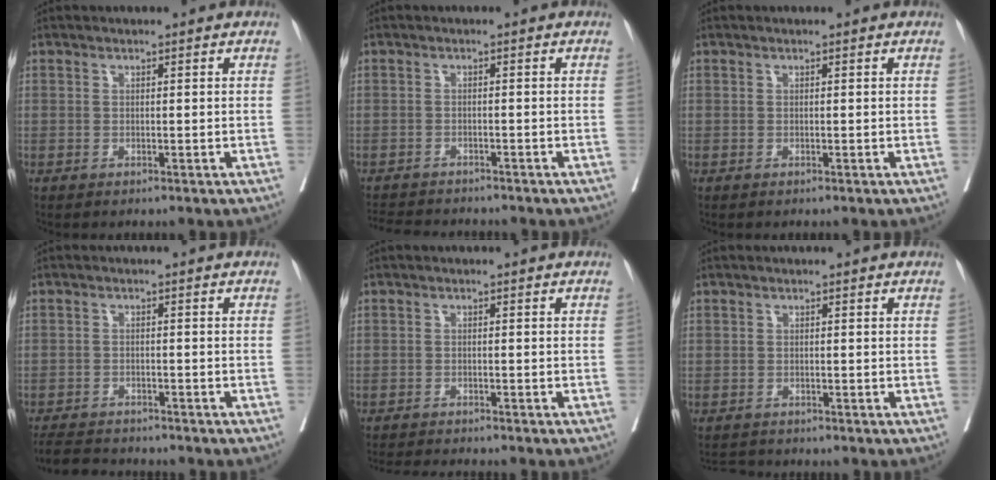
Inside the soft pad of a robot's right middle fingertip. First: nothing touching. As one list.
[{"total": 6.8, "force": [-6.4, 1.1, 1.9], "torque": [-0.025, -0.005, -0.096]}, {"total": 0.0}, {"total": 5.6, "force": [-5.3, 0.8, 1.4], "torque": [-0.017, -0.014, -0.088]}, {"total": 4.2, "force": [-4.0, -0.5, 1.2], "torque": [-0.012, -0.013, -0.065]}, {"total": 1.0, "force": [-0.7, 0.5, -0.5], "torque": [-0.001, -0.004, -0.014]}]